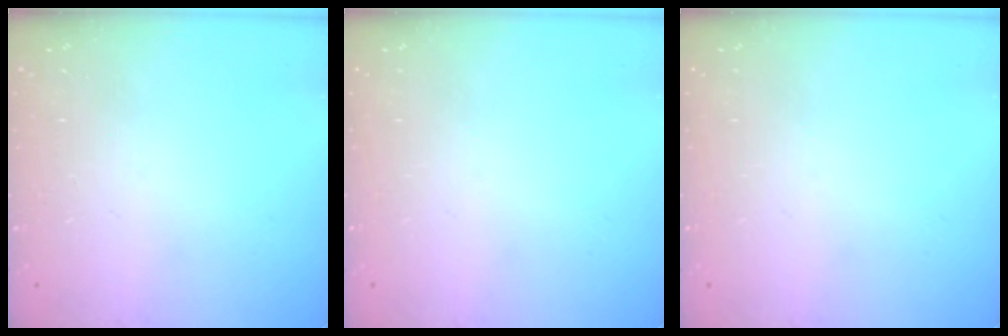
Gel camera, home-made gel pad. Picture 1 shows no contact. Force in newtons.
{"total": 0.0}
{"total": 0.0}